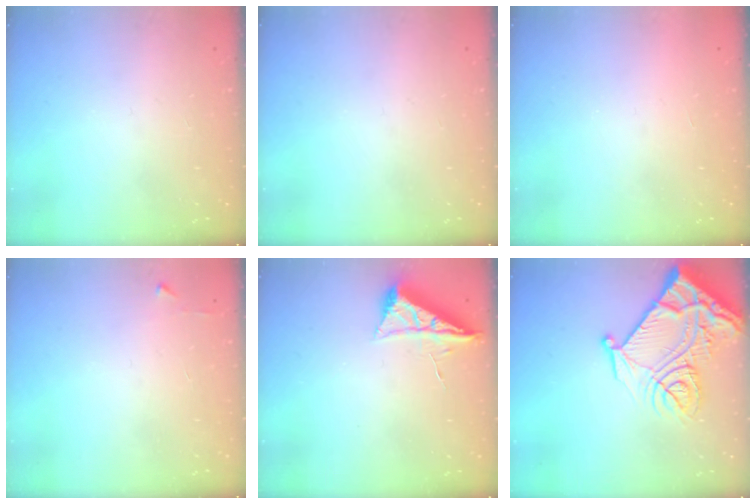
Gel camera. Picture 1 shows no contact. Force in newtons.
{"total": 0.0}
{"total": 1.5, "press": 1.5, "slide": 0.1}
{"total": 2.4, "press": 2.4, "slide": 0.3}
{"total": 6.5, "press": 6.5, "slide": 0.8}
{"total": 22.5, "press": 22.3, "slide": 2.7}